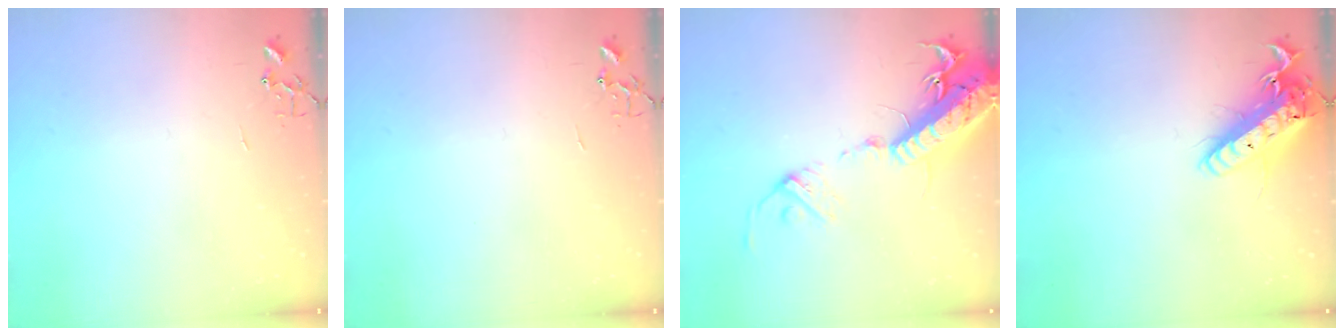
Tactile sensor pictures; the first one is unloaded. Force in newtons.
{"total": 0.0}
{"total": 20.6, "press": 20.2, "slide": 4.3}
{"total": 18.2, "press": 18.0, "slide": 3.0}